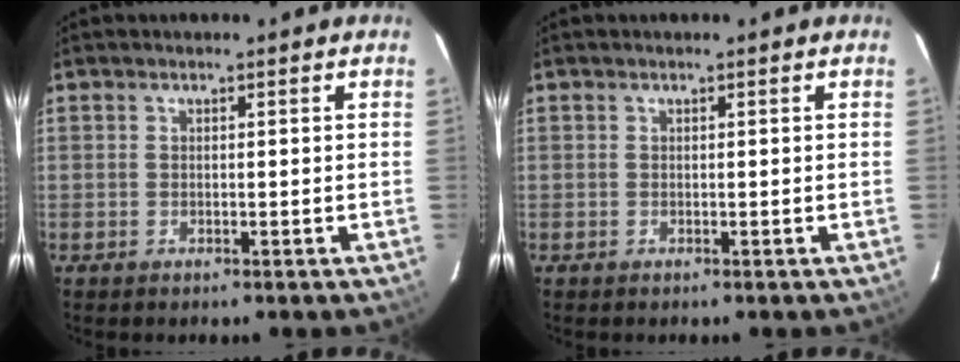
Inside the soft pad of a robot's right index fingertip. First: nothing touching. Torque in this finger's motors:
{"motor_torque": [0.10, -0.02, 0.03, 0.00]}